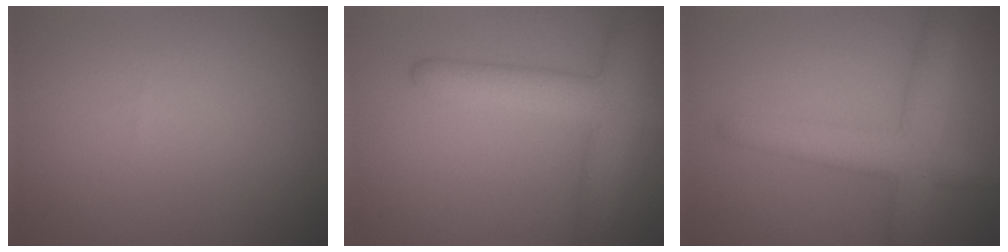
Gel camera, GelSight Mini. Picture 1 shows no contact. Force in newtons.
{"total": 6.0, "press": 6.0, "slide": 0.4}
{"total": 4.8, "press": 4.8, "slide": 0.3}